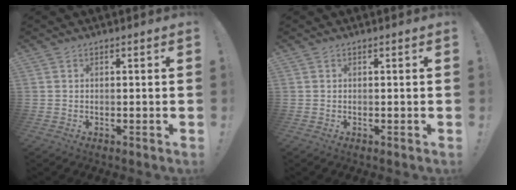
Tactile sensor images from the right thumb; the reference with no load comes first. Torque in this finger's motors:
{"motor_torque": [-0.03, 0.02, 0.01, 0.00, 0.00]}